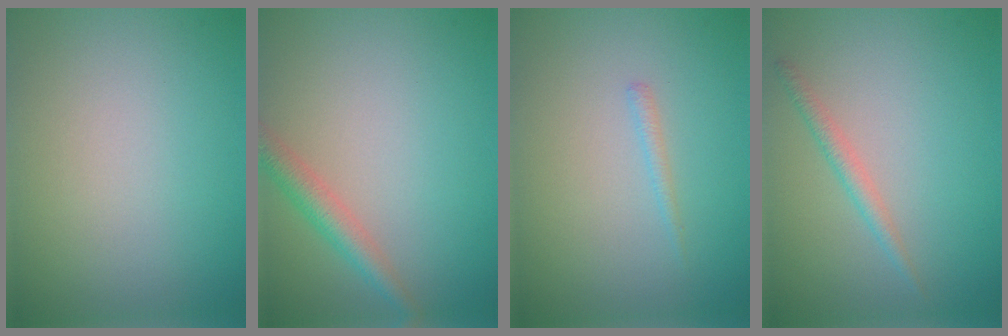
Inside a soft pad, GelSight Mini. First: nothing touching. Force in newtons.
{"total": 2.7, "press": 2.7, "slide": 0.1}
{"total": 0.7, "press": 0.7, "slide": 0.1}
{"total": 1.5, "press": 1.5, "slide": 0.0}